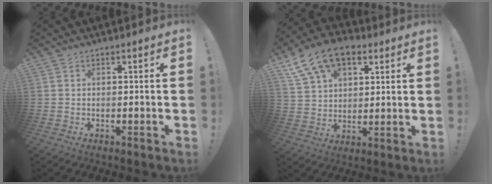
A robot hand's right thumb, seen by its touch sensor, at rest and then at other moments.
{"total": 15.4, "force": [8.5, 9.8, 8.3], "torque": [-0.145, -0.041, 0.163]}